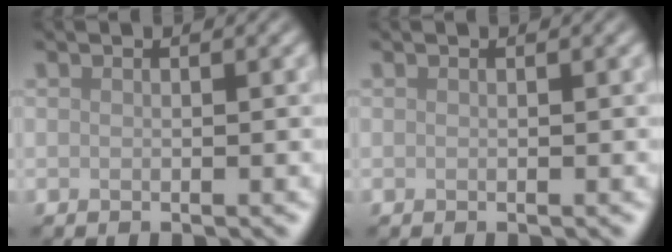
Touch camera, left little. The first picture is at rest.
{"total": 0.0}